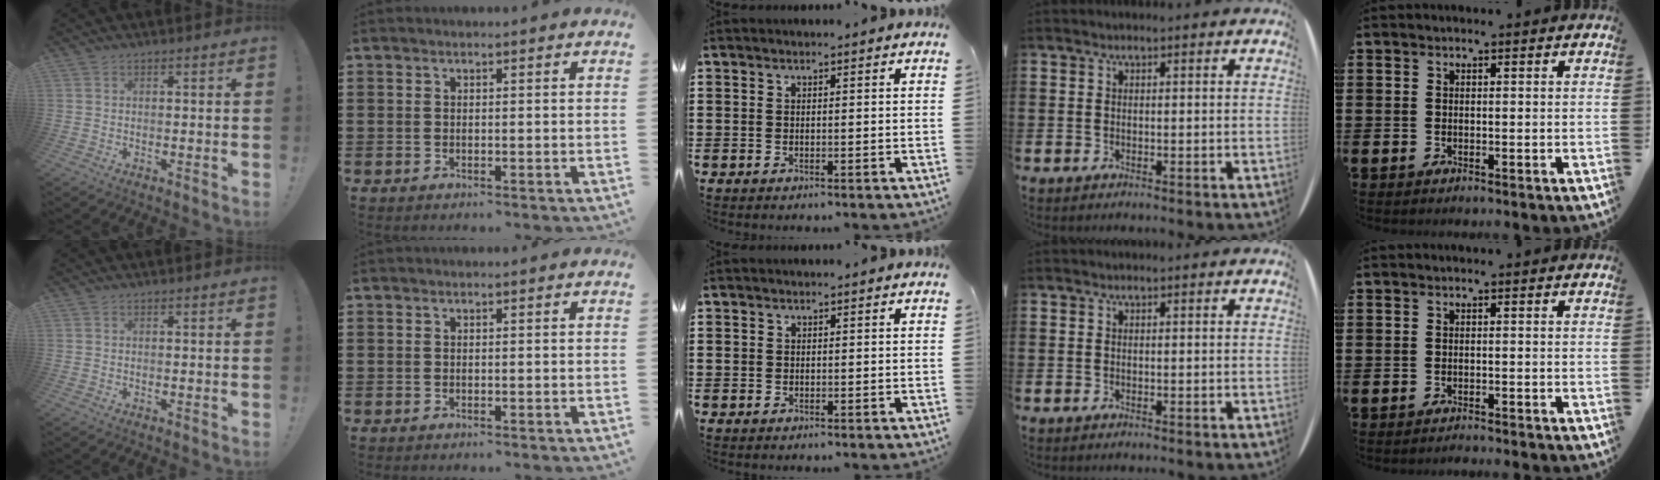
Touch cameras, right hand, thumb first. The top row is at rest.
{"middle": {"total": 0.6, "force": [0.1, 0.6, 0.1], "torque": [-0.002, 0.004, 0.000]}, "little": {"total": 0.8, "force": [-0.8, -0.1, 0.0], "torque": [0.000, 0.000, -0.018]}}